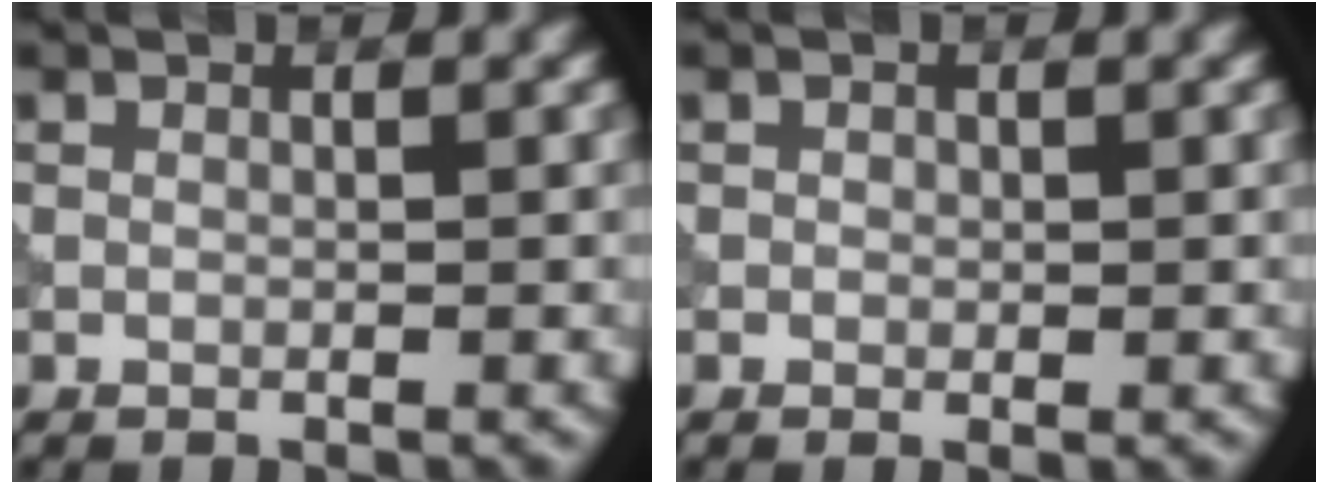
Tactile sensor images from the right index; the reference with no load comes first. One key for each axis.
{"total": 0.6, "fx": 0.0, "fy": 0.4, "fz": 0.4, "tx": -0.004, "ty": -0.002, "tz": -0.001}